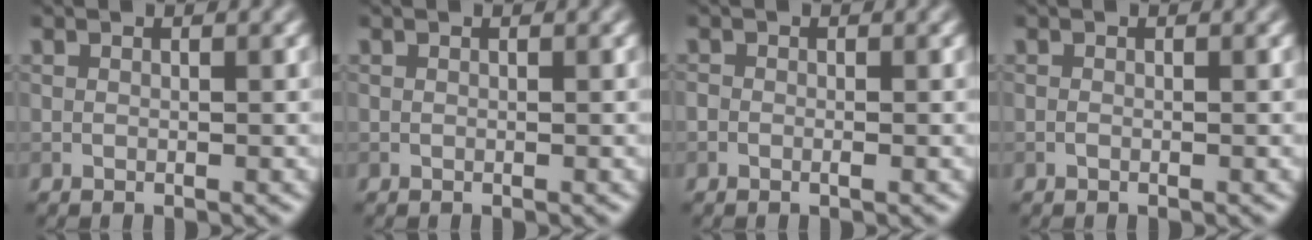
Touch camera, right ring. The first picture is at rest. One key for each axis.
{"total": 0.0}
{"total": 0.6, "fx": -0.2, "fy": 0.3, "fz": 0.4, "tx": -0.009, "ty": -0.002, "tz": -0.005}
{"total": 0.0}